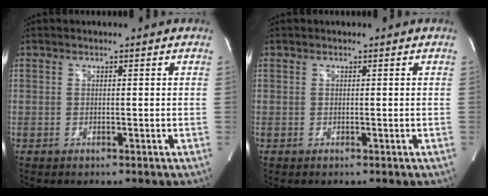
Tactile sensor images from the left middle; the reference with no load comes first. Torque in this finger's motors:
{"motor_torque": [-0.13, 0.07, 0.09, -0.01]}